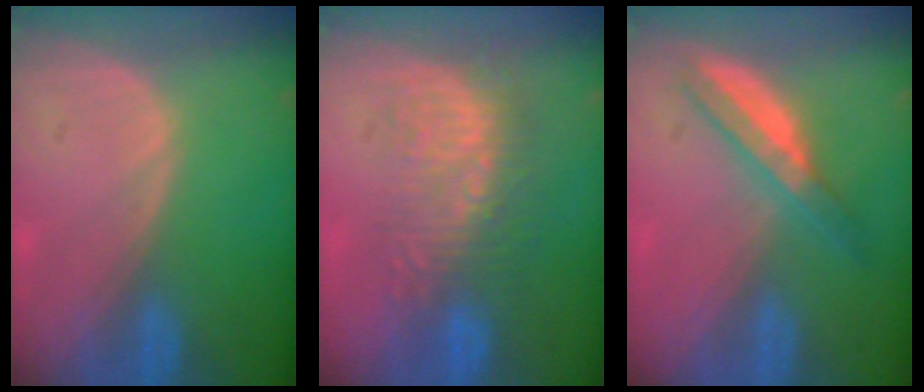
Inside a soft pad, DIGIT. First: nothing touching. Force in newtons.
{"total": 9.0, "press": 8.6, "slide": 2.5}
{"total": 5.1, "press": 4.8, "slide": 1.7}